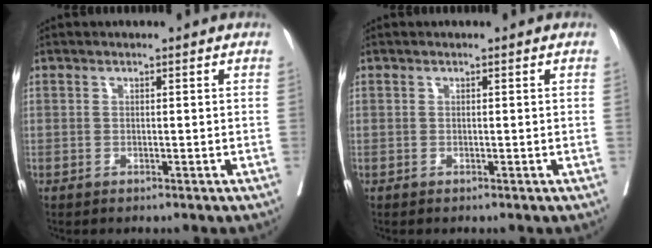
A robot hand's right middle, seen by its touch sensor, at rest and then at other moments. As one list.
[{"total": 0.0}]